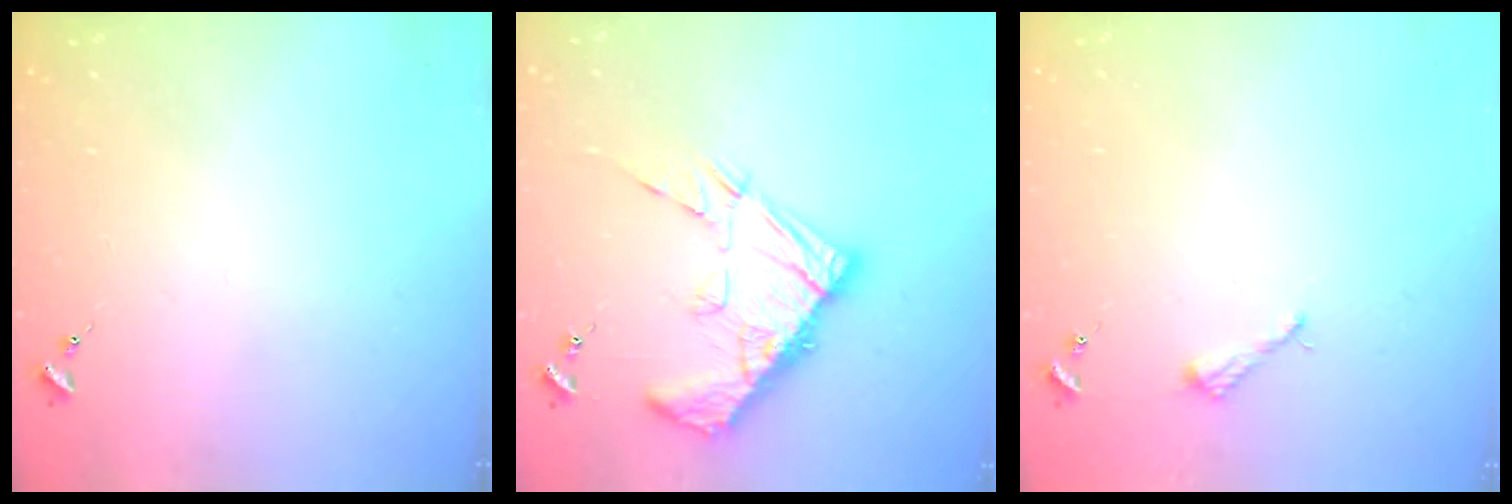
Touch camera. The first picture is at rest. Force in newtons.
{"total": 15.9, "press": 15.8, "slide": 1.5}
{"total": 2.6, "press": 2.6, "slide": 0.3}